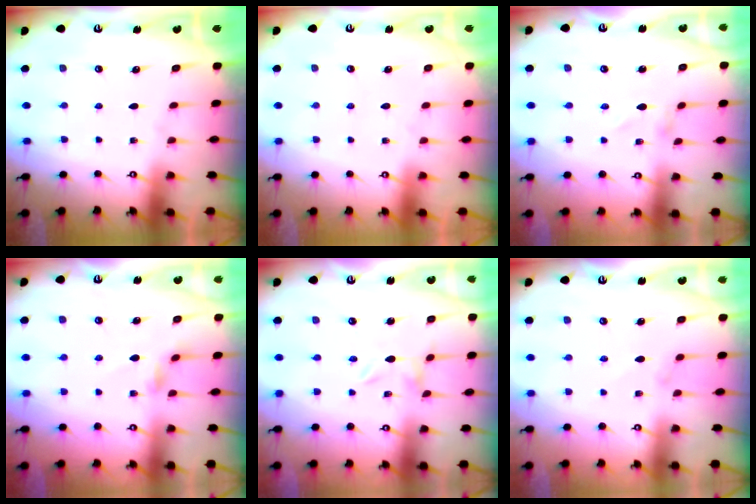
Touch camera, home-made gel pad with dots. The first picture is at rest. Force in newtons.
{"total": 1.8, "press": 1.8, "slide": 0.1}
{"total": 0.9, "press": 0.9, "slide": 0.1}
{"total": 3.1, "press": 3.1, "slide": 0.5}
{"total": 0.0}
{"total": 0.7, "press": 0.6, "slide": 0.3}